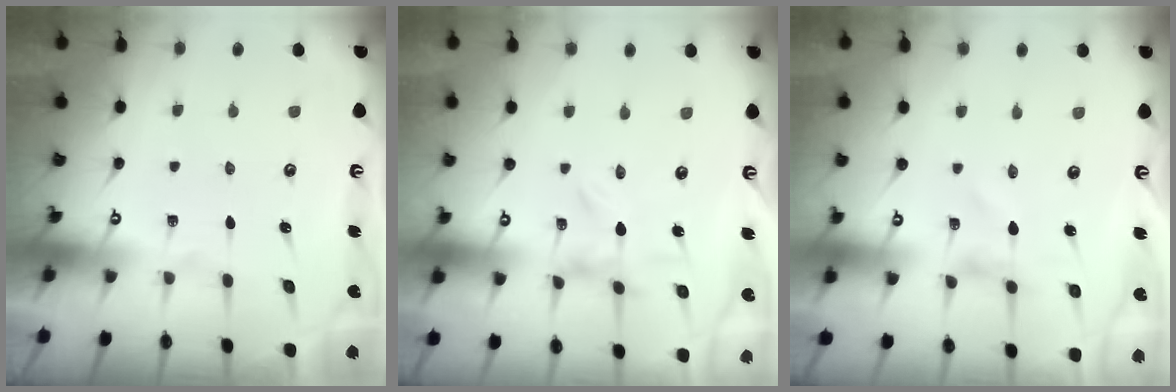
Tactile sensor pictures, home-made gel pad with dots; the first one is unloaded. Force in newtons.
{"total": 0.0}
{"total": 0.0}